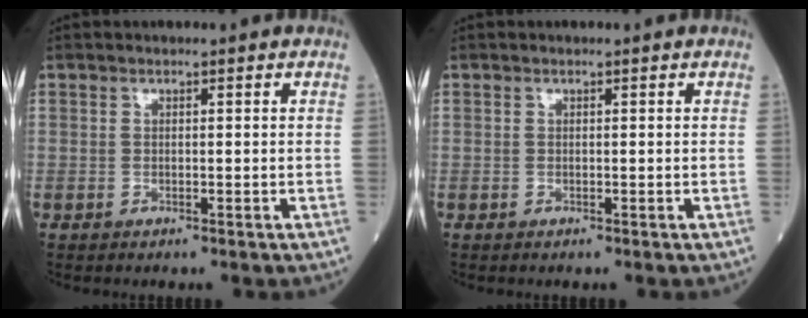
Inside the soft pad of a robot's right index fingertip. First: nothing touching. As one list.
[{"total": 0.0}]